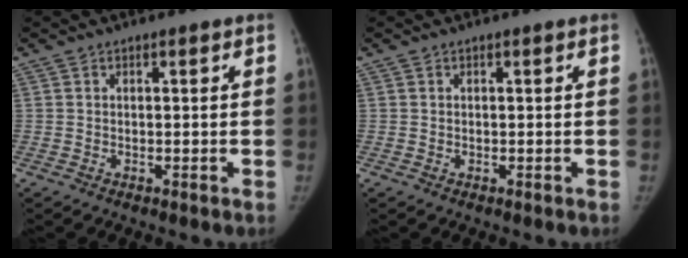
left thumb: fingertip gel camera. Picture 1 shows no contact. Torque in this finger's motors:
{"motor_torque": [-0.10, 0.10, -0.01, 0.15, -0.01]}